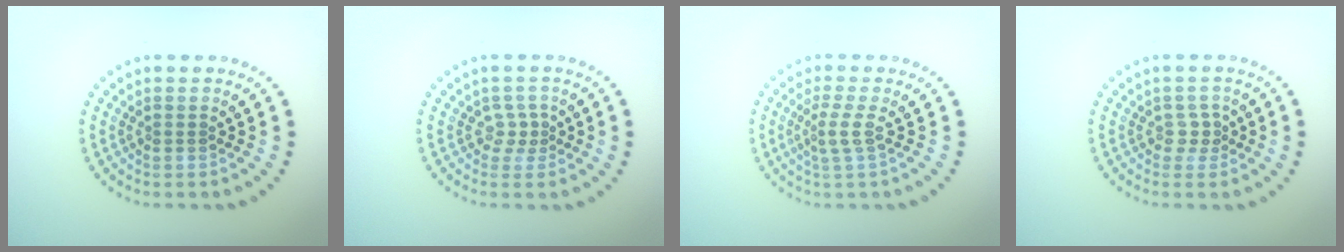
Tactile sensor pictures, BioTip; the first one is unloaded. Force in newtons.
{"total": 1.5, "press": 1.0, "slide": 1.1}
{"total": 1.8, "press": 1.2, "slide": 1.3}
{"total": 1.1, "press": 0.9, "slide": 0.7}